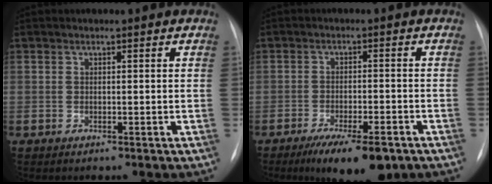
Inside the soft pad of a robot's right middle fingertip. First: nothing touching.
{"total": 9.7, "force": [-6.6, 2.4, 6.7], "torque": [-0.099, -0.014, -0.098]}